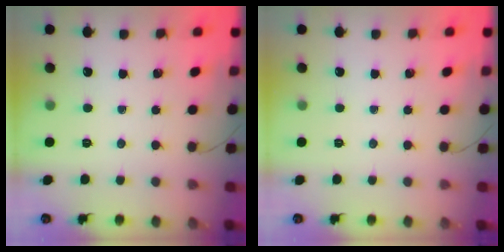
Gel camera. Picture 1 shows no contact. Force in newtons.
{"total": 0.0}